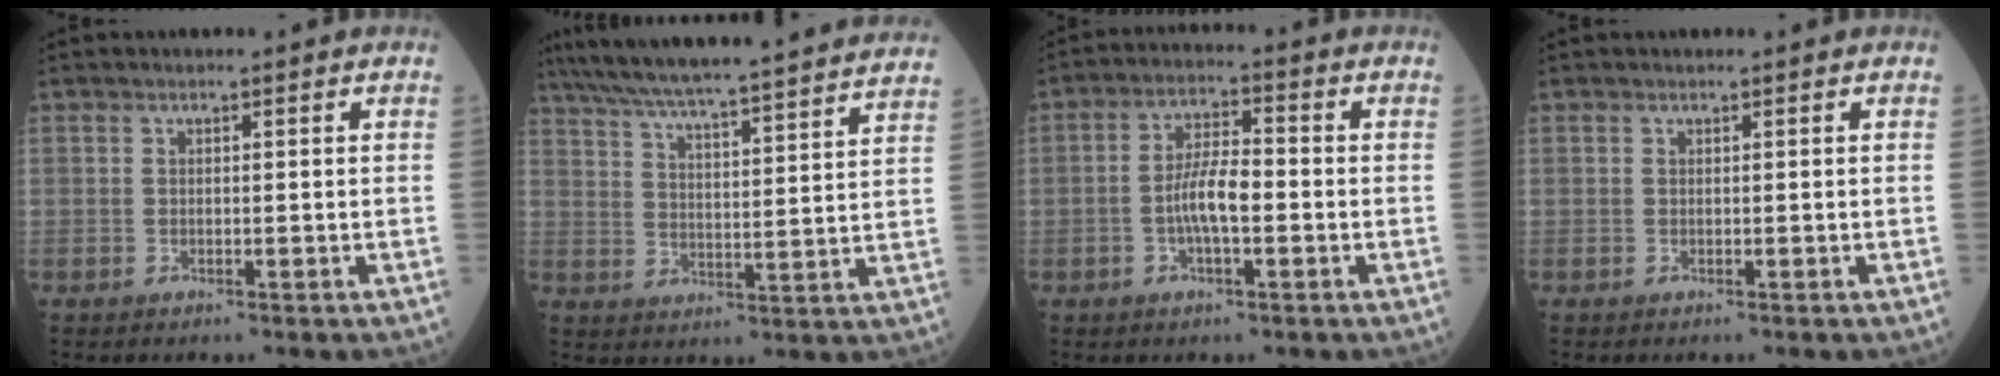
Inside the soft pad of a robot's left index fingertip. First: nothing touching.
{"total": 29.6, "force": [26.8, 0.8, 12.7], "torque": [-0.215, -0.011, 0.357]}
{"total": 6.5, "force": [-1.4, 1.8, 6.0], "torque": [-0.123, 0.009, -0.030]}
{"total": 0.0}